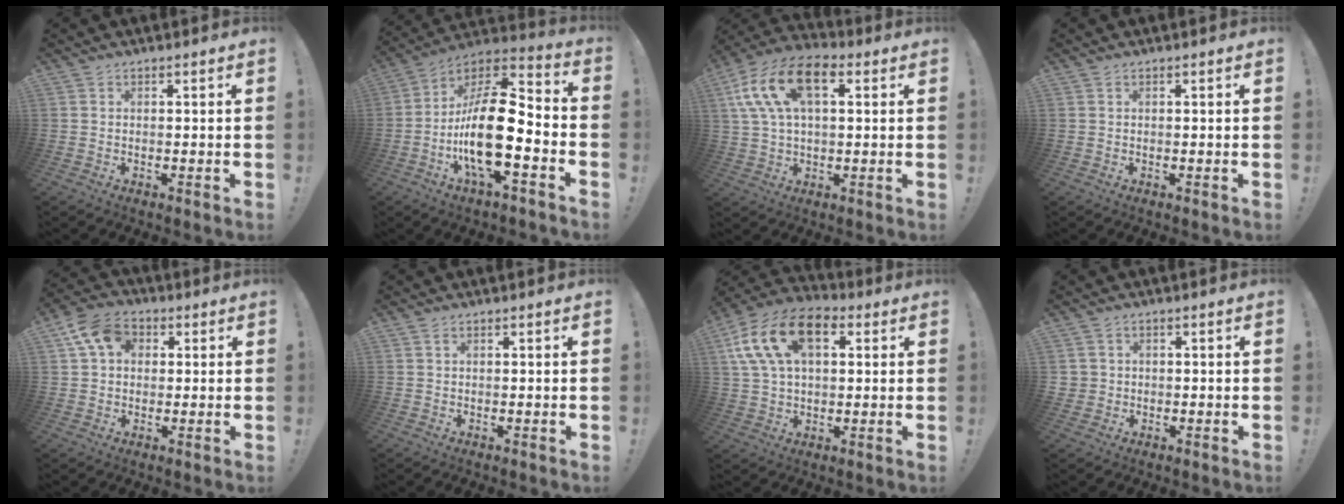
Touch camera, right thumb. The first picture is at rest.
{"total": 21.0, "force": [-4.7, 8.2, 18.8], "torque": [-0.352, 0.022, -0.076]}
{"total": 16.5, "force": [5.4, 9.6, 12.3], "torque": [-0.233, 0.002, 0.097]}
{"total": 0.0}
{"total": 11.1, "force": [3.6, 8.1, 6.7], "torque": [-0.124, 0.004, 0.074]}
{"total": 1.0, "force": [0.6, 0.5, 0.6], "torque": [-0.011, 0.001, 0.010]}
{"total": 18.7, "force": [7.0, 11.4, 13.0], "torque": [-0.245, -0.008, 0.126]}
{"total": 2.3, "force": [0.5, 2.2, 0.3], "torque": [0.000, 0.002, 0.009]}